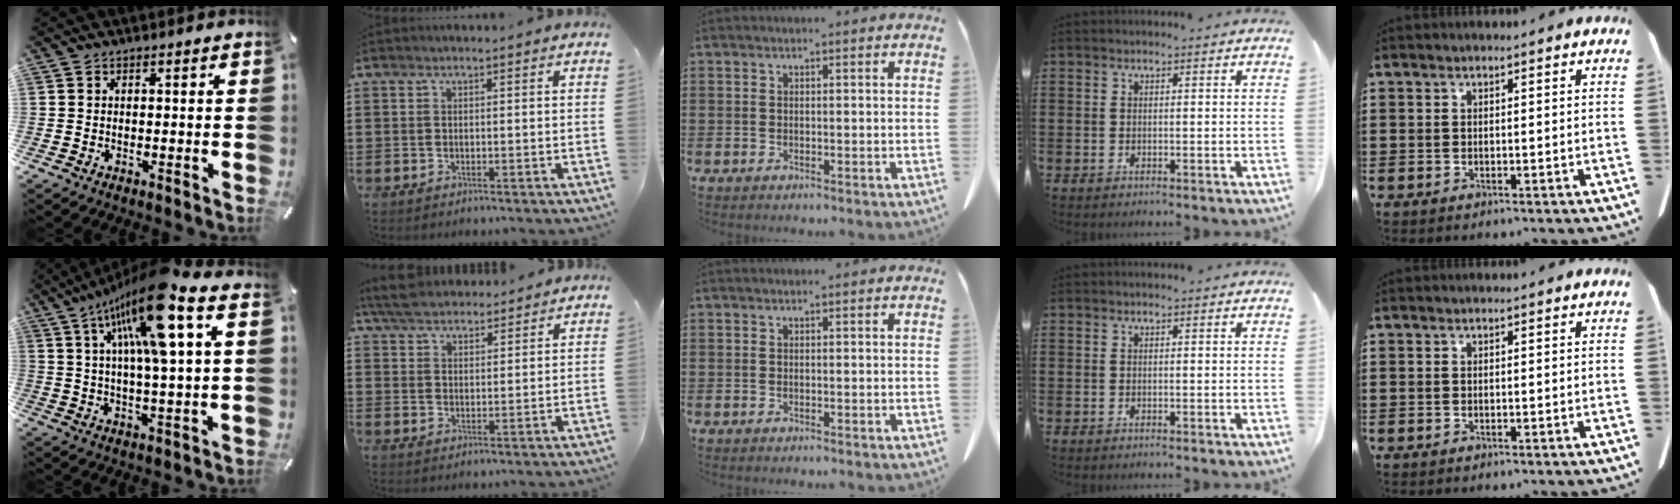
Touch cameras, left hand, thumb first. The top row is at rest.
{"thumb": {"total": 17.4, "force": [7.8, 3.3, 15.2], "torque": [-0.292, -0.031, 0.115]}, "index": {"total": 5.3, "force": [4.9, 1.4, 1.4], "torque": [-0.044, -0.007, 0.093]}}